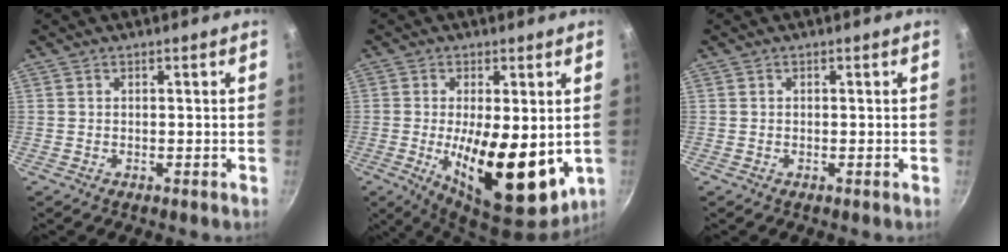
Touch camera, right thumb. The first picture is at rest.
{"total": 18.2, "force": [-2.8, 7.3, 16.5], "torque": [-0.243, -0.036, -0.018]}
{"total": 0.0}